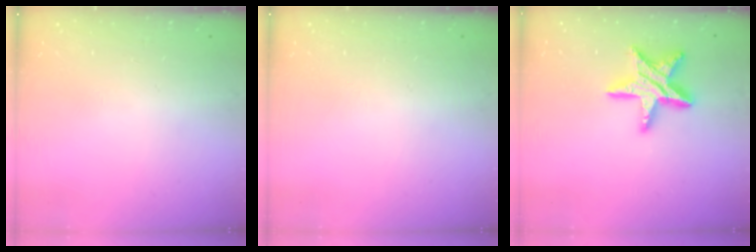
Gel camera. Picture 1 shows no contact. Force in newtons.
{"total": 0.0}
{"total": 15.8, "press": 15.7, "slide": 1.4}